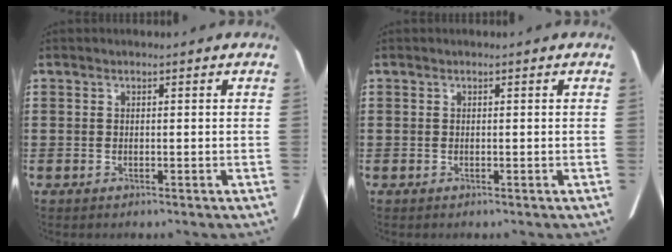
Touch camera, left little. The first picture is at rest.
{"total": 0.0}